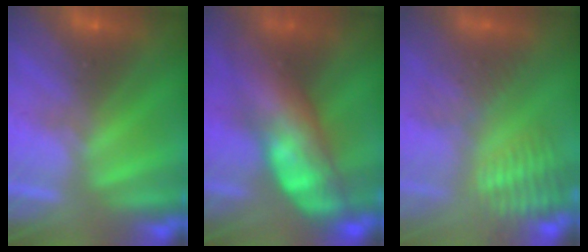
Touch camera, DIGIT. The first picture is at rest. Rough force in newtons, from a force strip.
{"total": 8.6}
{"total": 4.9}